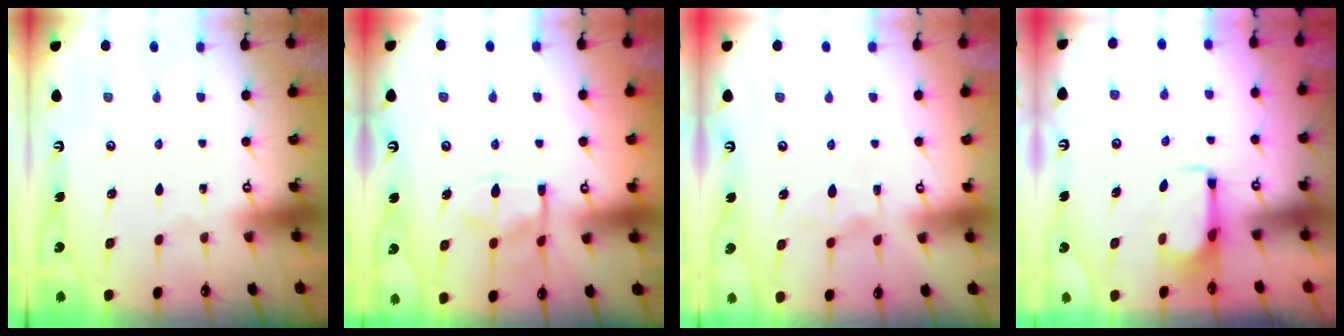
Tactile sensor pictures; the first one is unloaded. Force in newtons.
{"total": 12.5, "press": 12.4, "slide": 1.4}
{"total": 2.3, "press": 2.1, "slide": 0.9}
{"total": 2.8, "press": 2.7, "slide": 0.7}